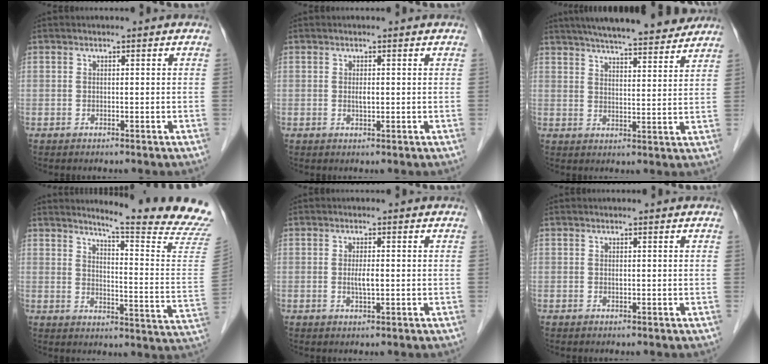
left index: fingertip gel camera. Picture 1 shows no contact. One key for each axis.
{"total": 1.2, "fx": 0.1, "fy": 0.5, "fz": 1.1, "tx": -0.016, "ty": -0.002, "tz": 0.002}
{"total": 19.2, "fx": 16.8, "fy": 2.8, "fz": 8.8, "tx": -0.133, "ty": 0.024, "tz": 0.234}
{"total": 19.2, "fx": 17.8, "fy": -1.9, "fz": 6.8, "tx": -0.098, "ty": -0.135, "tz": 0.207}
{"total": 2.1, "fx": 0.0, "fy": 0.6, "fz": 2.1, "tx": -0.036, "ty": -0.003, "tz": 0.002}
{"total": 0.6, "fx": 0.3, "fy": 0.3, "fz": 0.4, "tx": -0.005, "ty": 0.000, "tz": 0.005}